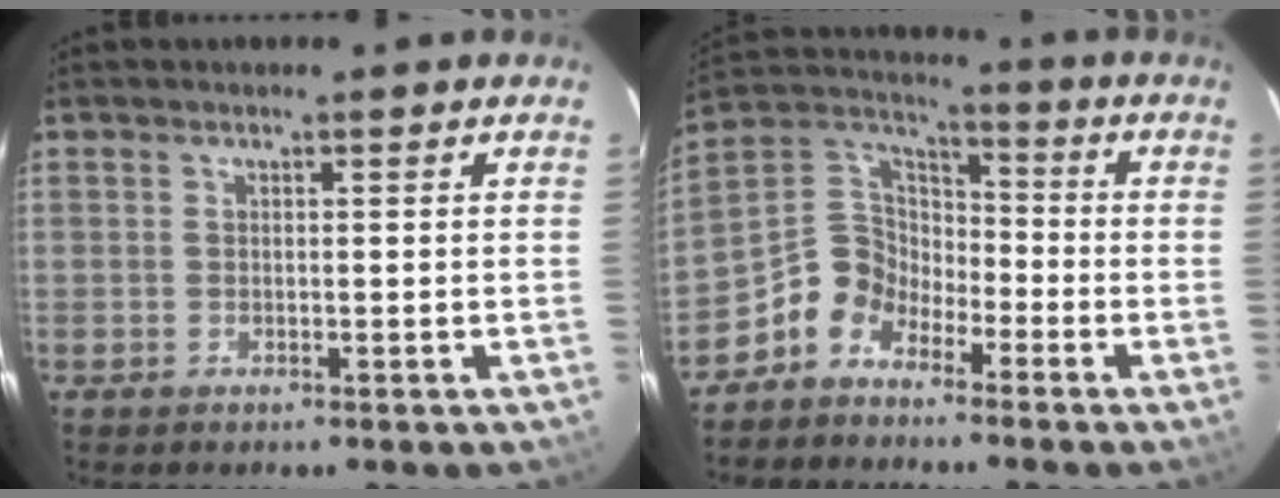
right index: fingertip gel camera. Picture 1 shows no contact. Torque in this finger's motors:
{"motor_torque": [0.46, -0.37, -0.12, -0.14]}